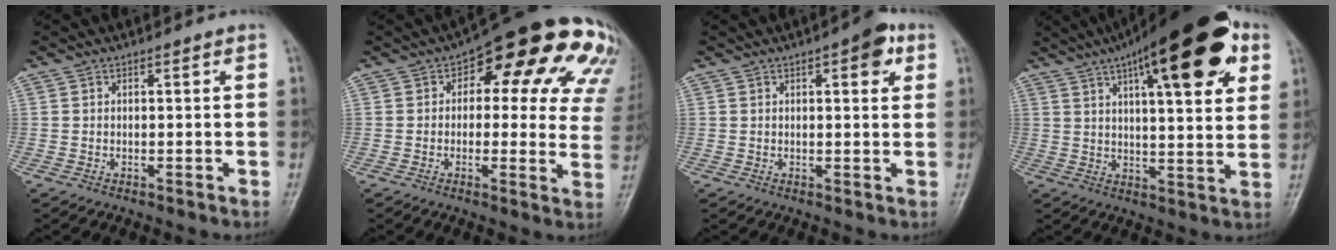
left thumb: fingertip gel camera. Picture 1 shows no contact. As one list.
[{"total": 20.6, "force": [8.5, 10.5, 15.6], "torque": [-0.141, 0.009, 0.089]}, {"total": 5.0, "force": [2.3, 1.9, 4.0], "torque": [-0.037, -0.003, 0.021]}, {"total": 23.5, "force": [11.6, 7.2, 19.2], "torque": [-0.266, -0.008, 0.168]}]